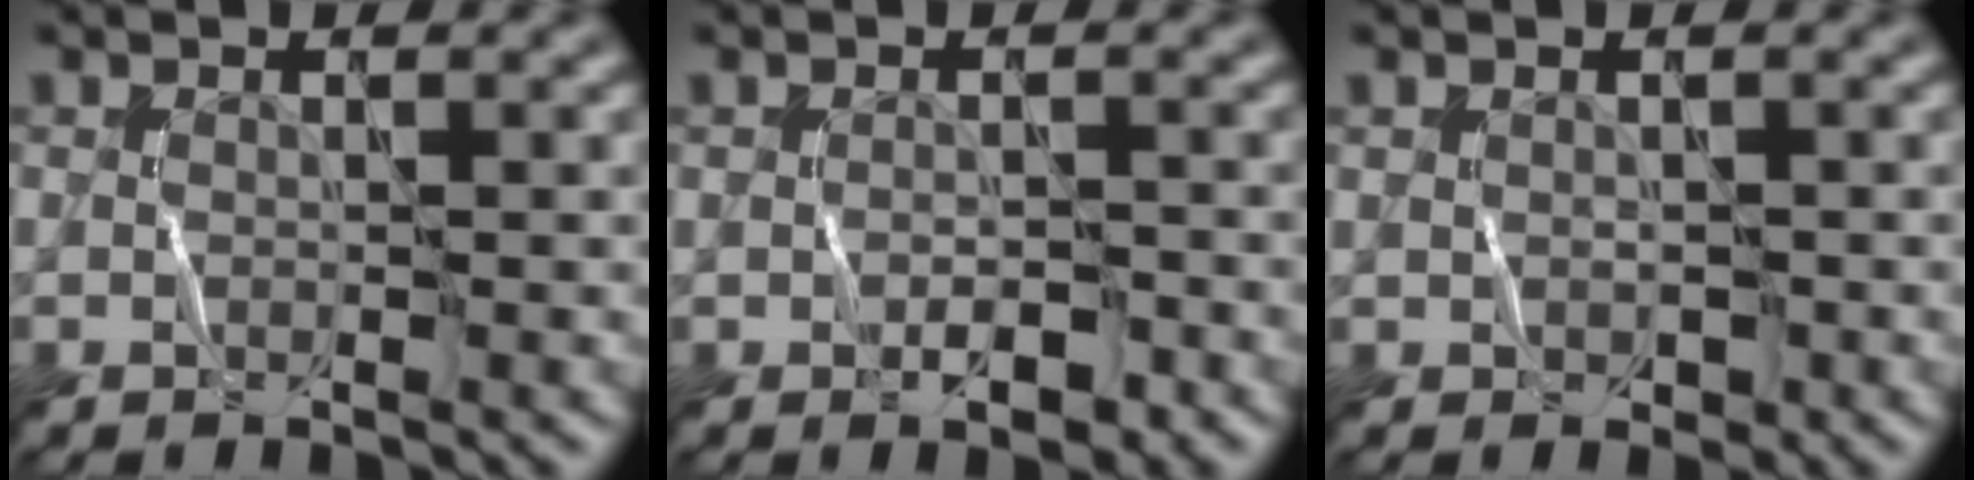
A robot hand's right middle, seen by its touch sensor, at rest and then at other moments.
{"total": 1.1, "force": [-0.7, 0.7, 0.6], "torque": [-0.006, 0.004, -0.009]}
{"total": 0.7, "force": [0.2, 0.4, -0.6], "torque": [0.012, -0.003, 0.008]}